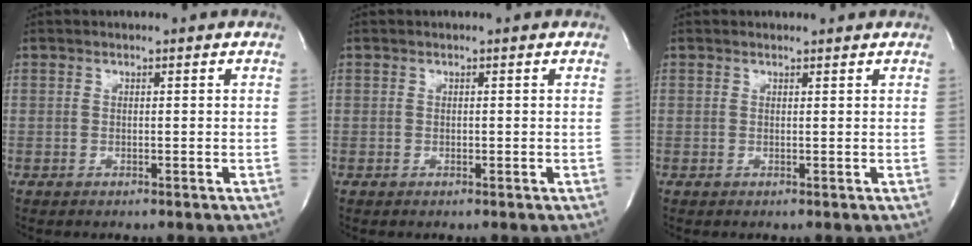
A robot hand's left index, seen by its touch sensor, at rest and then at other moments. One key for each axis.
{"total": 0.0}
{"total": 1.4, "fx": 1.4, "fy": 0.2, "fz": 0.0, "tx": -0.012, "ty": 0.002, "tz": 0.017}